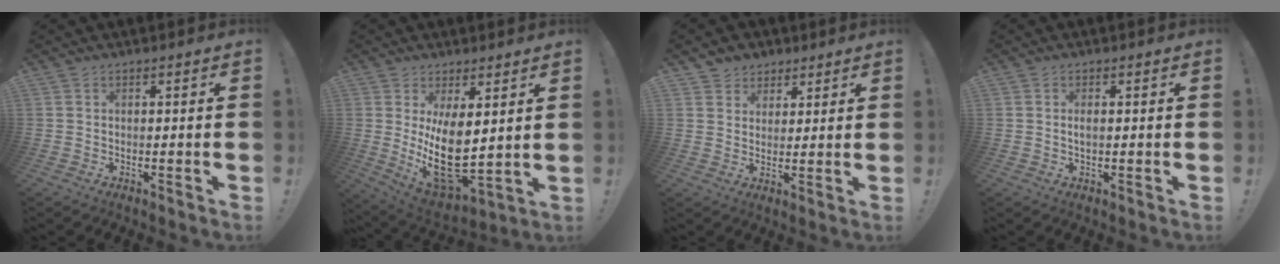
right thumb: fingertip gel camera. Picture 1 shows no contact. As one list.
[{"total": 15.6, "force": [2.6, 7.5, 13.4], "torque": [-0.242, -0.050, 0.057]}, {"total": 5.2, "force": [3.0, 4.2, 0.1], "torque": [0.003, -0.023, 0.059]}, {"total": 1.3, "force": [-0.2, 0.3, 1.2], "torque": [-0.022, 0.001, -0.005]}]